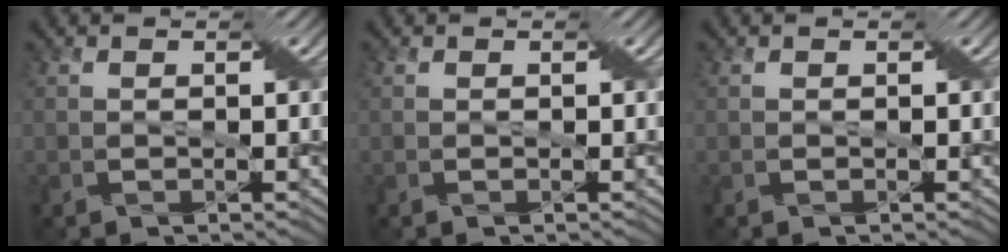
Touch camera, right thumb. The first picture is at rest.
{"total": 0.0}
{"total": 0.0}